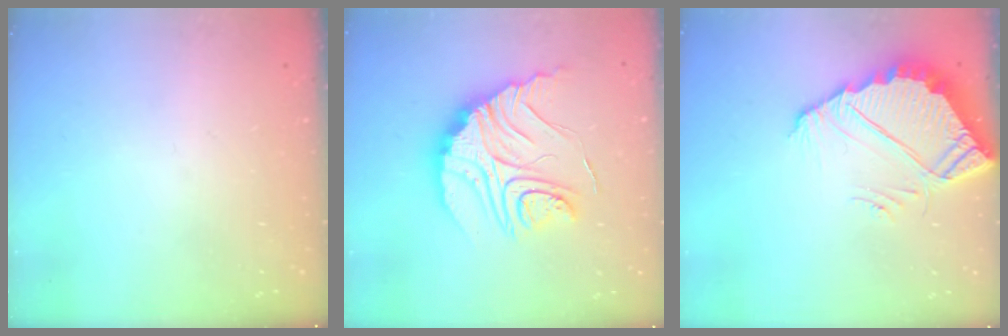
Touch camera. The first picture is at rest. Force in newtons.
{"total": 18.3, "press": 18.3, "slide": 1.5}
{"total": 6.1, "press": 6.1, "slide": 0.3}